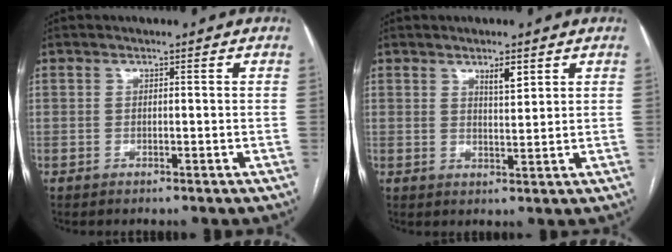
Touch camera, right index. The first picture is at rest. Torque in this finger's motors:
{"motor_torque": [0.00, 0.02, 0.02, 0.02]}